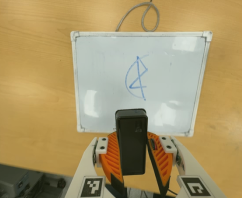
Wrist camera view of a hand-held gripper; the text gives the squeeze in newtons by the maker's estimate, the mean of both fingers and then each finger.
{"total": 7.4, "left": 7.9, "right": 7.0}